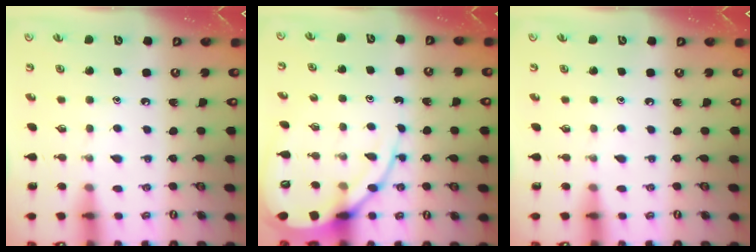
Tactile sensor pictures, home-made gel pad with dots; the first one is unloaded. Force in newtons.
{"total": 11.2, "press": 11.2, "slide": 1.1}
{"total": 0.0}